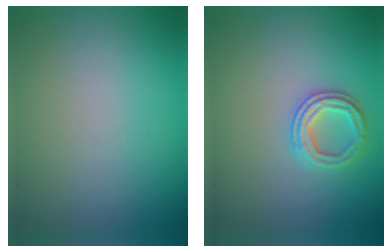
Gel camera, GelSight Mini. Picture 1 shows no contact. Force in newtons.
{"total": 2.5, "press": 2.4, "slide": 0.6}